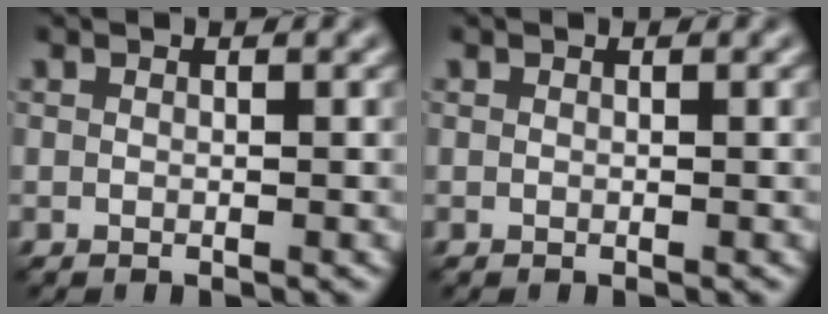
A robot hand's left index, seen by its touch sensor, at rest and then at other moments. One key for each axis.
{"total": 0.0}